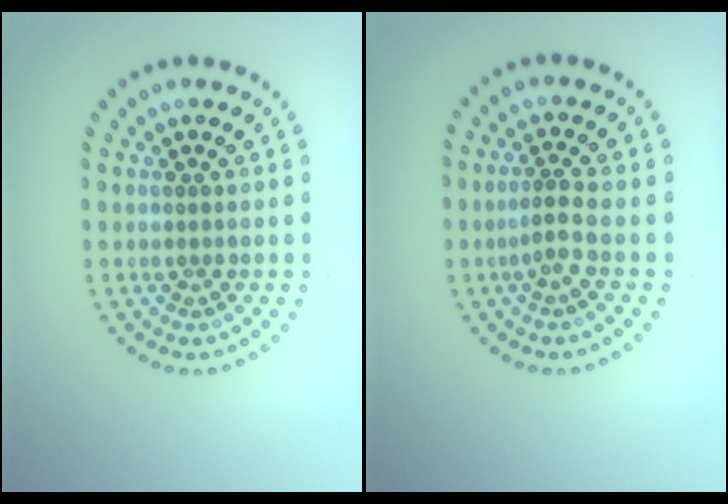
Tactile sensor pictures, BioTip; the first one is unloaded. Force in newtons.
{"total": 1.8, "press": 1.1, "slide": 1.4}